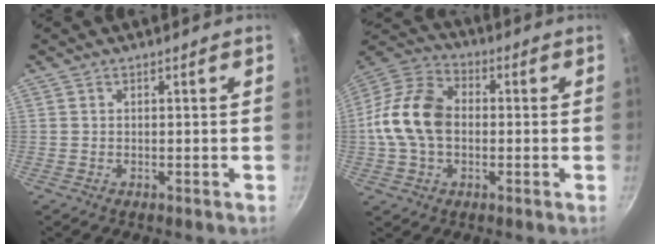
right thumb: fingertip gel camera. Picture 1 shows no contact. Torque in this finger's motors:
{"motor_torque": [0.10, 0.63, 0.74, -0.69, 0.36]}